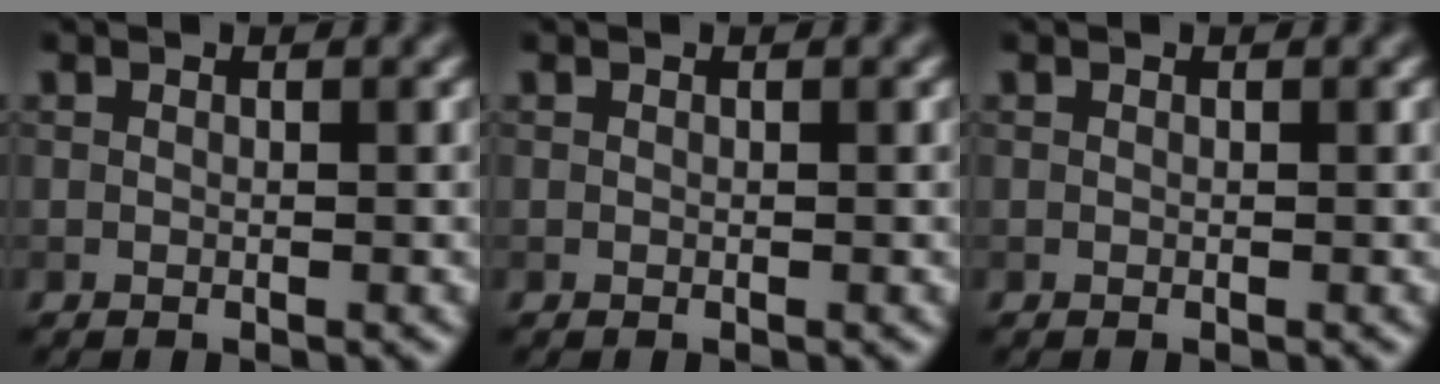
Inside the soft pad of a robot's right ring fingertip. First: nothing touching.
{"total": 0.0}
{"total": 0.0}